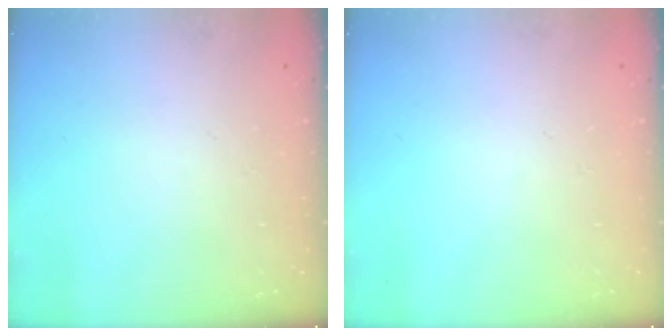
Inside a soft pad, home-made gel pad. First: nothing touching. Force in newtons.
{"total": 0.0}